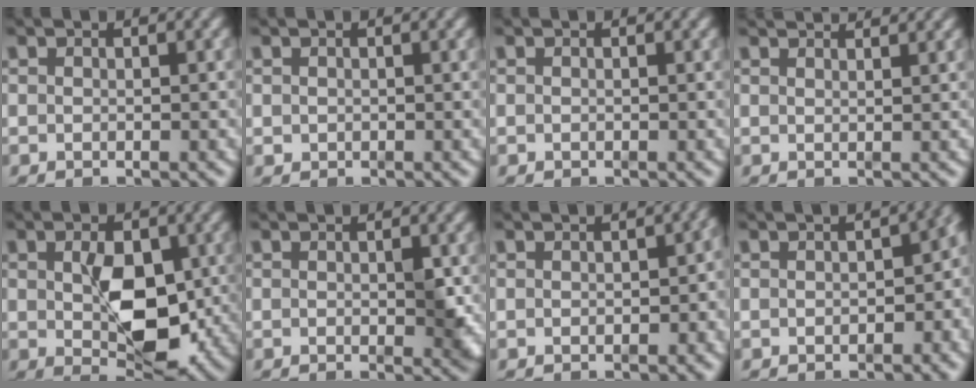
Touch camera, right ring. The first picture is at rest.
{"total": 0.6, "force": [0.0, 0.6, 0.1], "torque": [-0.010, -0.007, 0.005]}
{"total": 0.0}
{"total": 2.3, "force": [2.1, -0.6, 0.4], "torque": [0.003, 0.007, 0.033]}
{"total": 6.7, "force": [-0.4, 3.0, 6.0], "torque": [-0.086, -0.021, -0.001]}
{"total": 1.9, "force": [0.1, 0.7, 1.7], "torque": [-0.017, -0.001, -0.003]}
{"total": 1.0, "force": [-0.5, 0.6, 0.6], "torque": [-0.001, 0.001, -0.010]}
{"total": 2.1, "force": [-0.6, 1.1, 1.6], "torque": [-0.012, 0.000, -0.006]}